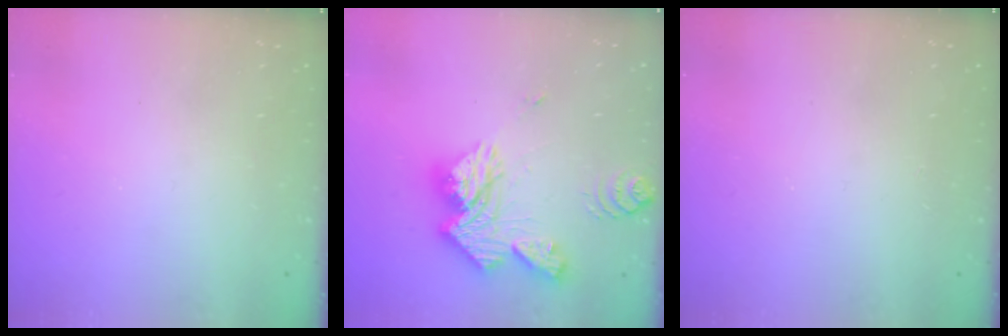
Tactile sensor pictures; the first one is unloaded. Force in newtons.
{"total": 19.3, "press": 19.1, "slide": 2.0}
{"total": 1.7, "press": 1.7, "slide": 0.2}